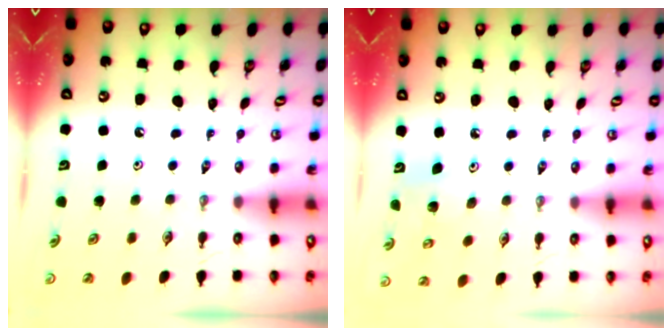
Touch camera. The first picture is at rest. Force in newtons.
{"total": 3.9, "press": 3.9, "slide": 0.4}